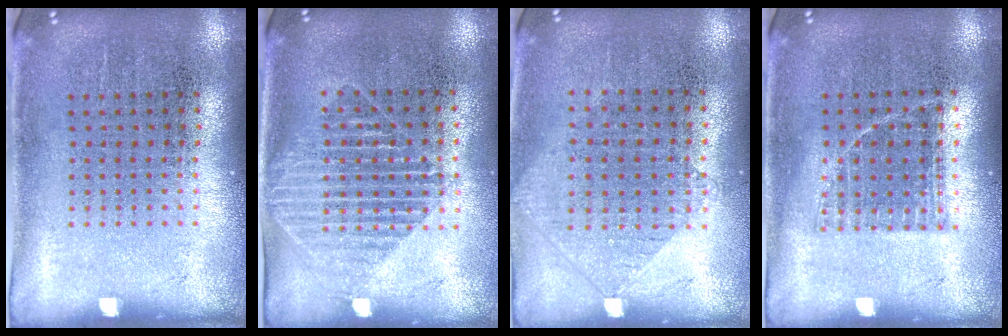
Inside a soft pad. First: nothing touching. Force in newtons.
{"total": 1.5, "press": 1.3, "slide": 0.8}
{"total": 1.0, "press": 0.9, "slide": 0.4}
{"total": 0.8, "press": 0.7, "slide": 0.3}